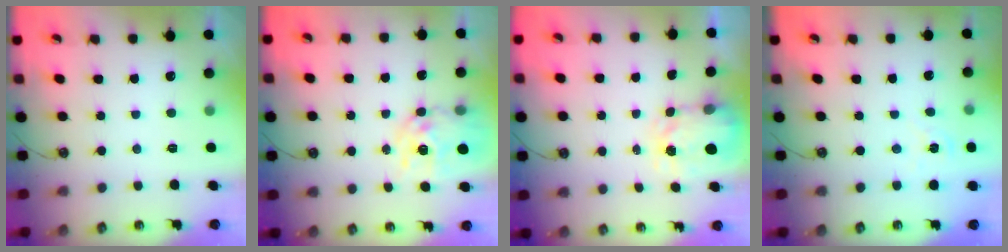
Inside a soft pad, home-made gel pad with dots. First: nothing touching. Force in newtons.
{"total": 11.9, "press": 11.8, "slide": 1.1}
{"total": 3.7, "press": 3.7, "slide": 0.5}
{"total": 1.6, "press": 1.5, "slide": 0.3}